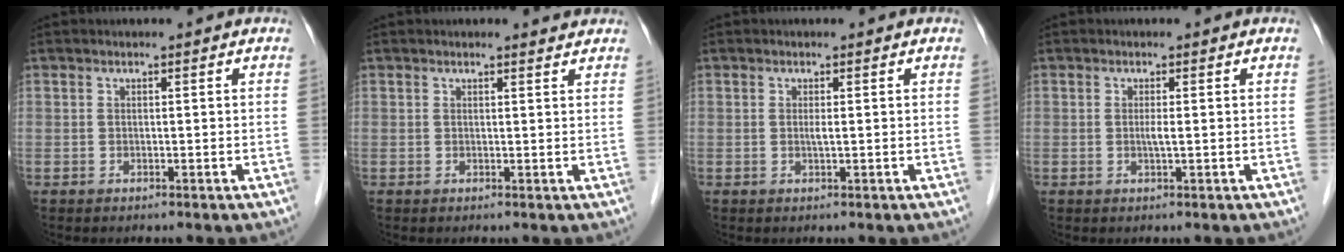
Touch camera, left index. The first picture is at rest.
{"total": 1.5, "force": [1.5, 0.1, 0.1], "torque": [-0.011, -0.003, 0.016]}
{"total": 0.8, "force": [0.1, 0.0, 0.8], "torque": [-0.018, -0.001, 0.001]}
{"total": 1.2, "force": [0.0, -0.1, 1.2], "torque": [-0.027, -0.001, 0.000]}